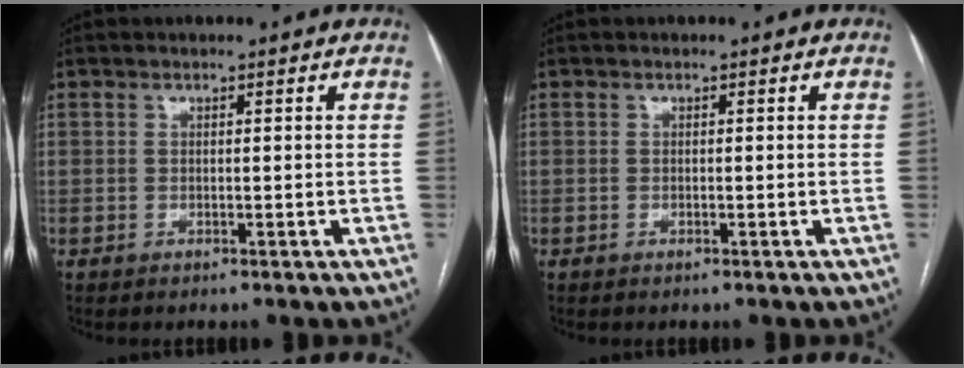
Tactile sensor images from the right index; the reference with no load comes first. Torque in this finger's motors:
{"motor_torque": [-0.16, 0.12, -0.04, 0.00]}